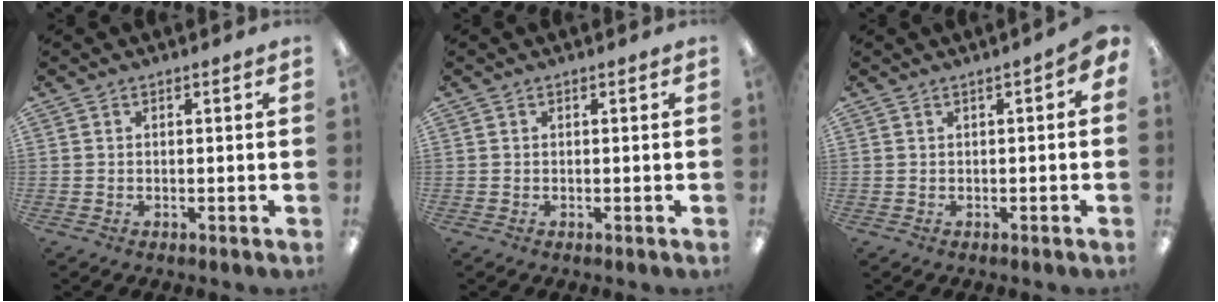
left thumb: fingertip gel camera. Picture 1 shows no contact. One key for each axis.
{"total": 0.0}
{"total": 1.5, "fx": -0.2, "fy": 0.6, "fz": 1.3, "tx": -0.025, "ty": 0.006, "tz": -0.005}